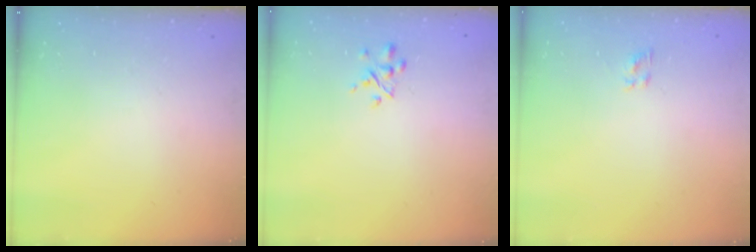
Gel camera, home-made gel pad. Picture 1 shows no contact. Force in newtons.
{"total": 3.0, "press": 2.8, "slide": 1.1}
{"total": 1.2, "press": 1.0, "slide": 0.6}